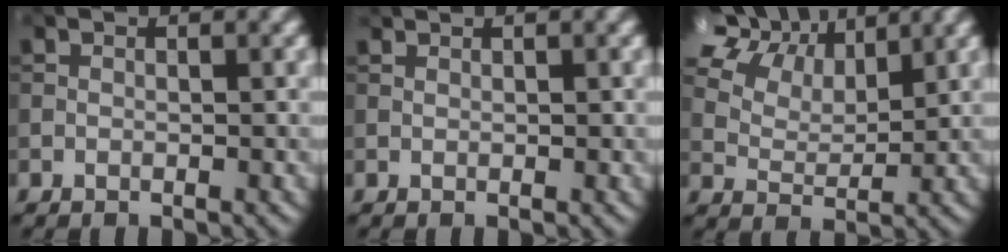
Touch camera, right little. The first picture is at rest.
{"total": 0.6, "force": [0.5, 0.0, 0.2], "torque": [-0.004, 0.001, 0.010]}
{"total": 14.4, "force": [8.9, 8.1, 7.8], "torque": [-0.162, 0.039, 0.151]}